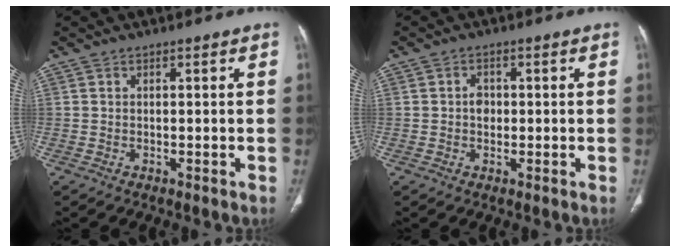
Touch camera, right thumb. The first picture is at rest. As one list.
[{"total": 2.4, "force": [0.0, 1.9, 1.5], "torque": [-0.013, 0.005, -0.001]}]